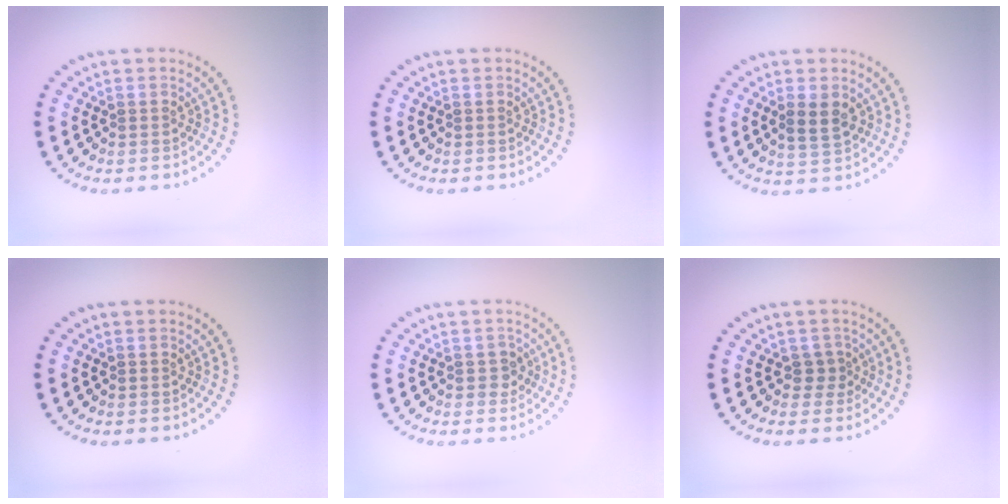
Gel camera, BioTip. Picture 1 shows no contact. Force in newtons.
{"total": 0.0}
{"total": 2.4, "press": 2.3, "slide": 0.5}
{"total": 0.0}
{"total": 1.4, "press": 1.3, "slide": 0.3}
{"total": 1.4, "press": 1.0, "slide": 1.0}